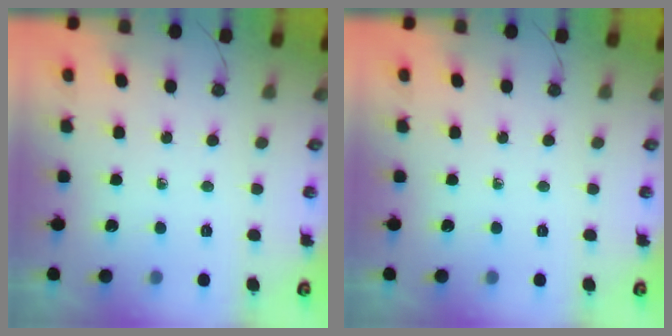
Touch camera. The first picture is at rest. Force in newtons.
{"total": 0.0}